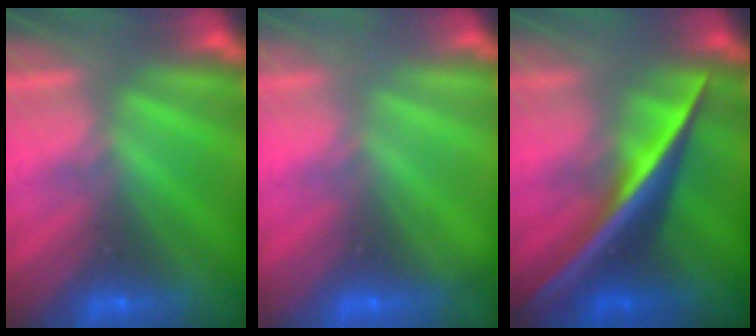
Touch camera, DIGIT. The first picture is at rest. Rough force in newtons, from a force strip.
{"total": 2.1}
{"total": 2.5}